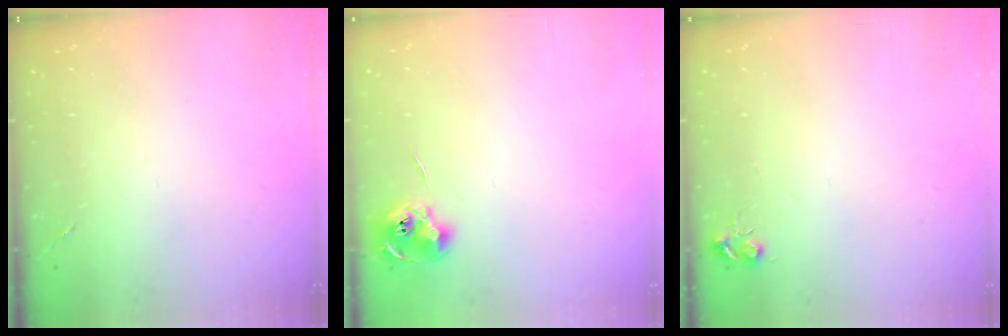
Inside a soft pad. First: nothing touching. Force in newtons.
{"total": 8.7, "press": 8.7, "slide": 0.4}
{"total": 5.3, "press": 5.3, "slide": 0.7}